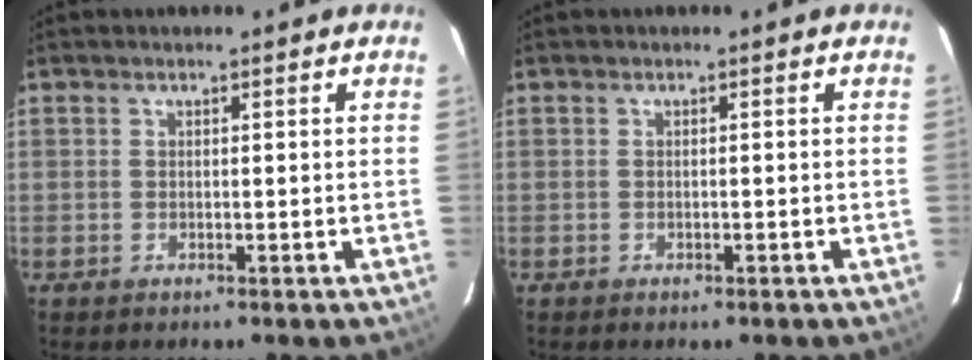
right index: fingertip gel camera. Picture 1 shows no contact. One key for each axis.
{"total": 0.7, "fx": -0.6, "fy": 0.2, "fz": 0.3, "tx": -0.006, "ty": -0.001, "tz": -0.009}